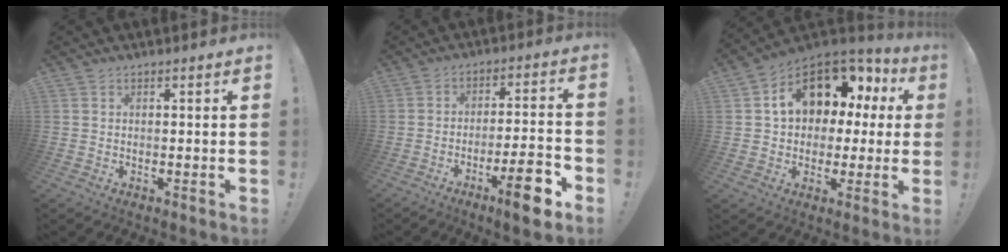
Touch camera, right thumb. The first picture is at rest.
{"total": 11.3, "force": [-6.6, 1.8, 9.1], "torque": [-0.115, 0.030, -0.107]}
{"total": 14.5, "force": [6.0, 10.0, 8.6], "torque": [-0.130, -0.031, 0.112]}